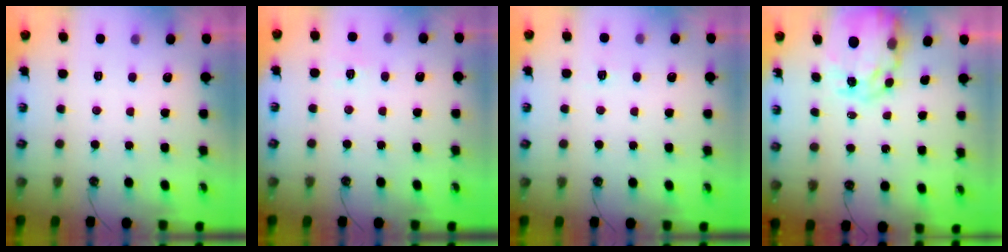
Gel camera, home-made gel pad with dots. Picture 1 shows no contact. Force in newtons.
{"total": 5.5, "press": 5.5, "slide": 0.7}
{"total": 2.7, "press": 2.7, "slide": 0.3}
{"total": 9.3, "press": 9.3, "slide": 0.8}